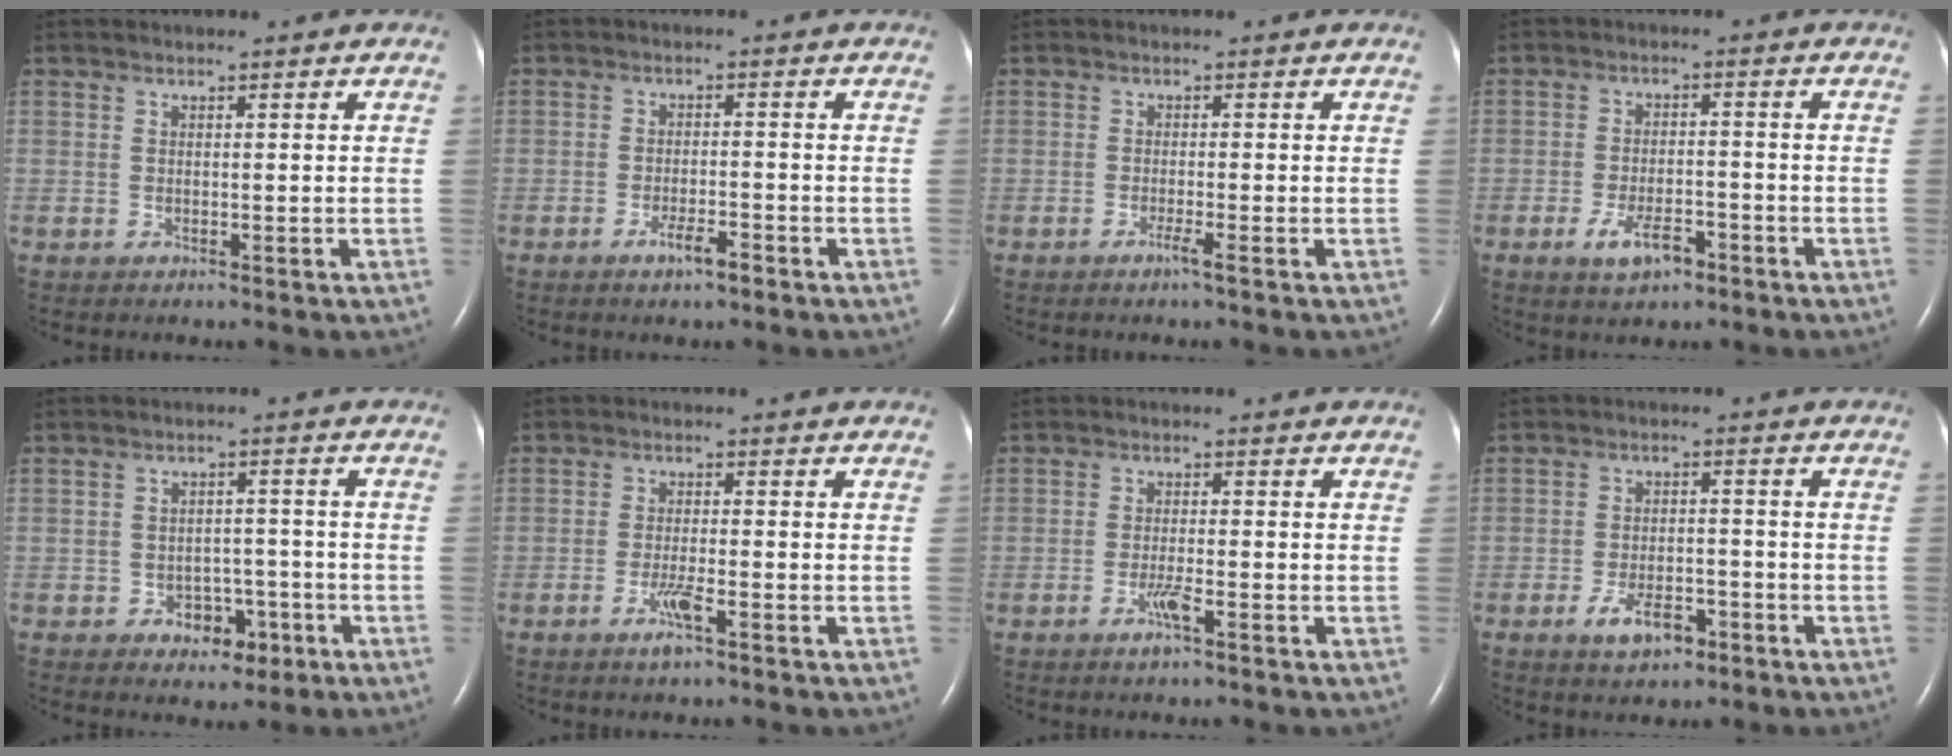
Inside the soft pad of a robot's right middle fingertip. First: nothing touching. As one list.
[{"total": 3.0, "force": [-2.0, 0.5, 2.2], "torque": [-0.041, 0.000, -0.035]}, {"total": 1.4, "force": [-0.8, -0.3, 1.0], "torque": [-0.019, -0.001, -0.016]}, {"total": 5.2, "force": [-3.0, 2.1, 3.7], "torque": [-0.072, -0.002, -0.047]}, {"total": 4.7, "force": [-2.3, 3.2, 2.5], "torque": [-0.030, 0.013, -0.027]}, {"total": 3.1, "force": [-1.8, 0.1, 2.6], "torque": [-0.056, -0.005, -0.035]}, {"total": 2.6, "force": [-1.5, 0.0, 2.1], "torque": [-0.045, -0.004, -0.030]}, {"total": 5.5, "force": [-3.2, 2.6, 3.6], "torque": [-0.068, 0.000, -0.049]}]